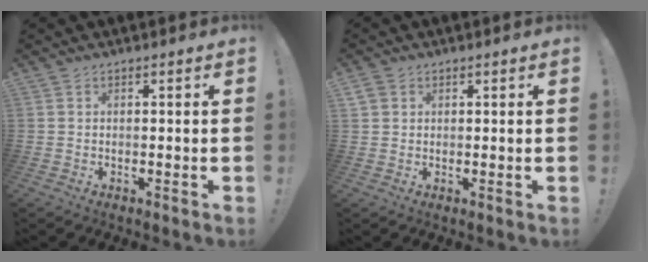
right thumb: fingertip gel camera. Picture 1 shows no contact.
{"total": 2.8, "force": [1.5, 2.2, 0.8], "torque": [-0.014, -0.002, 0.029]}